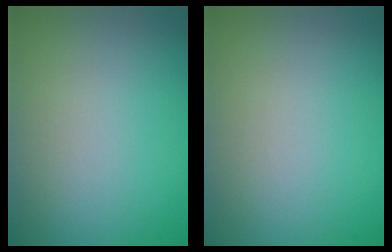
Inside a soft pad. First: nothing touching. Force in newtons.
{"total": 0.0}